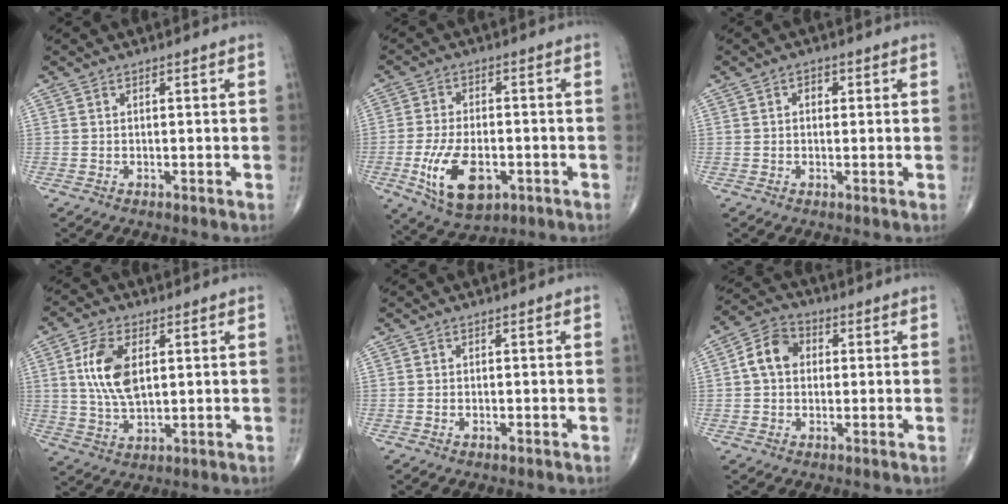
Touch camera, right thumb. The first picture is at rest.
{"total": 12.2, "force": [-4.0, 6.4, 9.5], "torque": [-0.170, 0.002, -0.061]}
{"total": 2.1, "force": [0.5, 1.5, 1.3], "torque": [-0.010, 0.002, 0.004]}
{"total": 10.1, "force": [2.3, 5.3, 8.3], "torque": [-0.161, -0.008, 0.045]}
{"total": 0.6, "force": [-0.3, 0.3, 0.4], "torque": [-0.010, 0.004, -0.004]}
{"total": 7.2, "force": [0.8, 5.6, 4.5], "torque": [-0.071, 0.020, 0.004]}